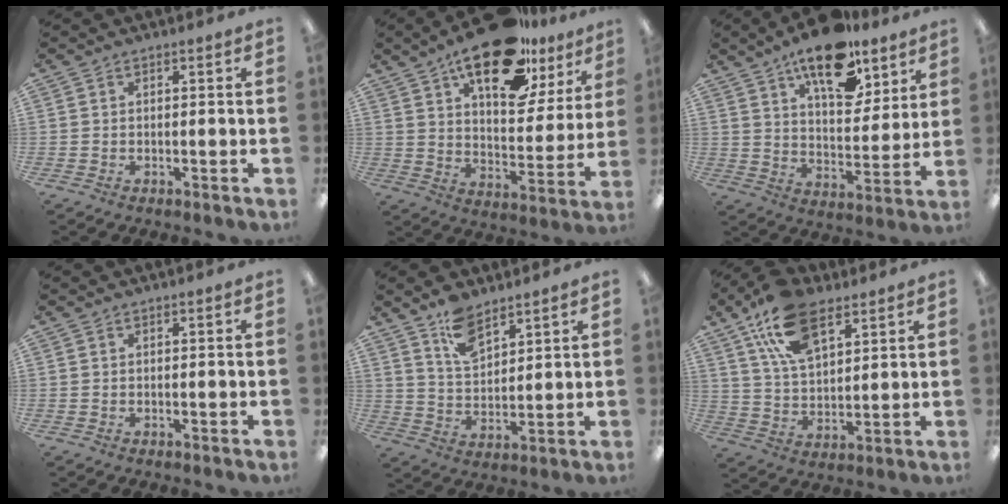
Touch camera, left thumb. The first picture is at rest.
{"total": 22.4, "force": [15.1, 9.6, 13.5], "torque": [-0.192, -0.085, 0.250]}
{"total": 17.9, "force": [12.3, 8.1, 10.1], "torque": [-0.149, -0.068, 0.209]}
{"total": 0.0}
{"total": 9.7, "force": [7.1, 4.7, 4.5], "torque": [-0.087, -0.032, 0.130]}
{"total": 17.2, "force": [9.7, 9.1, 10.8], "torque": [-0.189, -0.024, 0.177]}